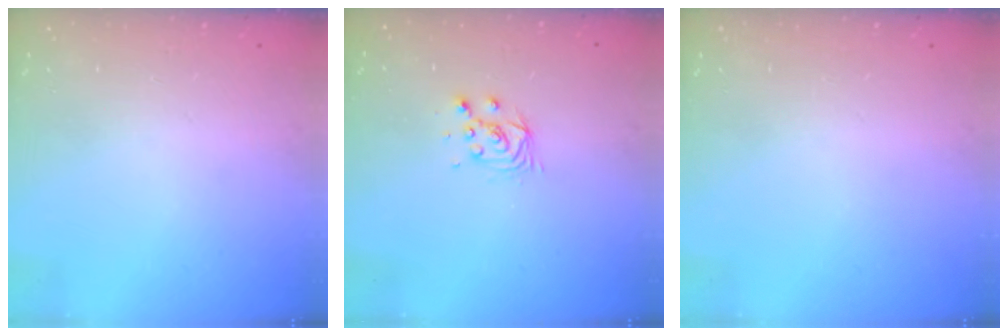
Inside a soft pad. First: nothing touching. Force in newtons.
{"total": 5.5, "press": 5.5, "slide": 0.5}
{"total": 0.0}